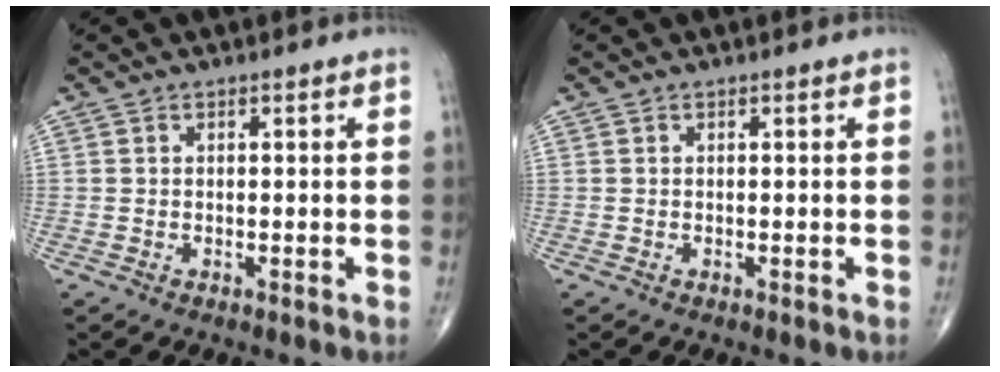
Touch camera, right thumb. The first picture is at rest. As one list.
[{"total": 0.0}]